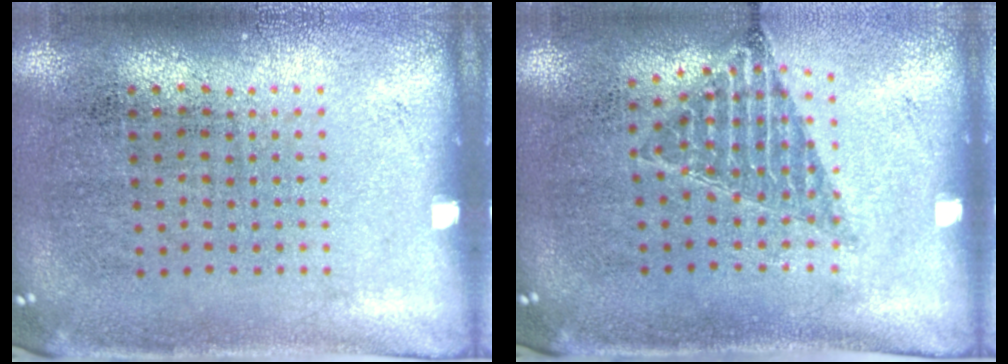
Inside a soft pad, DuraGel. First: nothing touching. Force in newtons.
{"total": 0.9, "press": 0.9, "slide": 0.1}